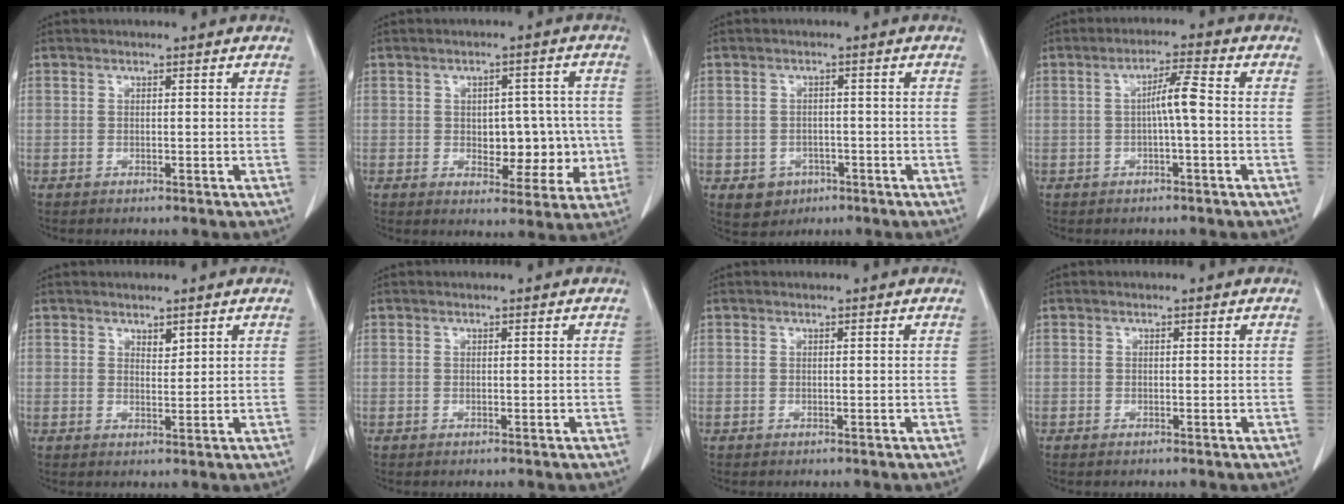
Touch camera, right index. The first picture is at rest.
{"total": 9.2, "force": [-0.8, 5.6, 7.3], "torque": [-0.080, 0.024, 0.003]}
{"total": 4.8, "force": [-2.0, 4.1, 1.4], "torque": [-0.017, 0.005, -0.019]}
{"total": 4.5, "force": [-0.3, 0.3, 4.5], "torque": [-0.080, 0.011, -0.003]}
{"total": 1.8, "force": [1.2, 0.9, 1.0], "torque": [-0.017, -0.004, 0.025]}
{"total": 0.0}
{"total": 0.0}
{"total": 0.5, "force": [-0.3, 0.3, 0.4], "torque": [-0.011, 0.000, -0.003]}